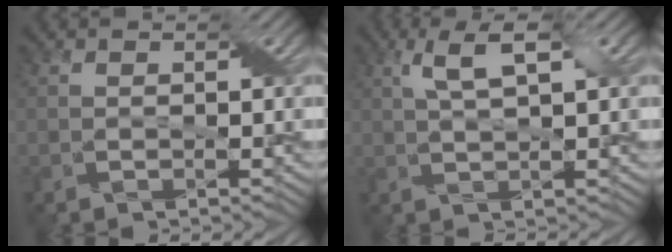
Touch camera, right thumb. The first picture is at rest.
{"total": 3.9, "force": [2.1, 0.3, 3.2], "torque": [-0.074, 0.009, 0.037]}